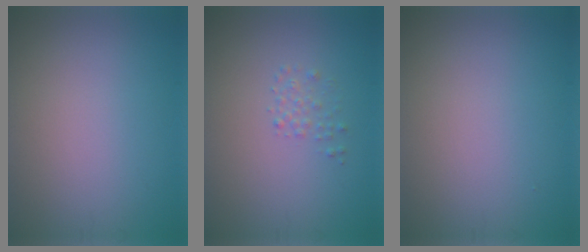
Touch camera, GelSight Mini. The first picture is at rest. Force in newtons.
{"total": 1.0, "press": 1.0, "slide": 0.0}
{"total": 0.0}